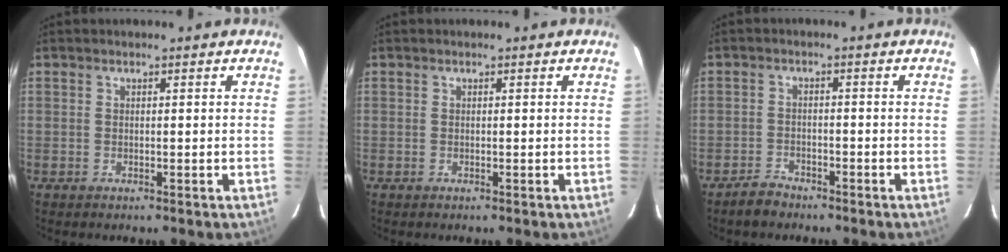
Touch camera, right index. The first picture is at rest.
{"total": 0.0}
{"total": 3.4, "force": [-2.8, 1.8, 0.5], "torque": [-0.019, 0.010, -0.049]}